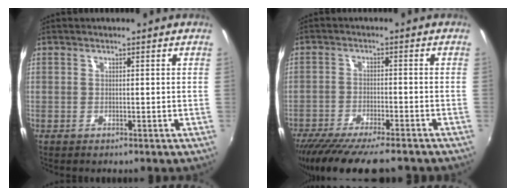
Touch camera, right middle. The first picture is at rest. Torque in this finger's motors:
{"motor_torque": [1.12, -1.01, 0.30, 0.15]}